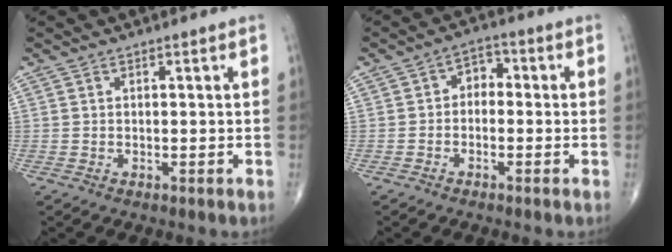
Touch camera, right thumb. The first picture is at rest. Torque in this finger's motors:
{"motor_torque": [-0.46, -0.04, 0.34, 0.07, 0.00]}